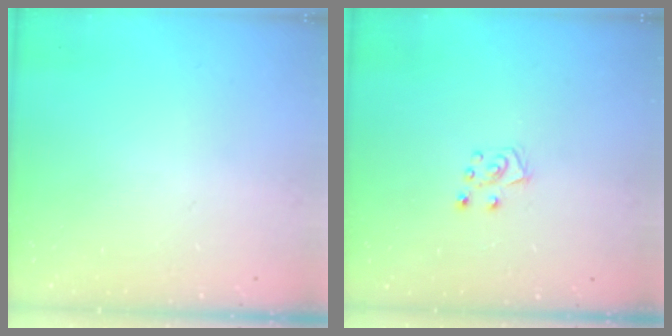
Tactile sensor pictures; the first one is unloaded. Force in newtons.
{"total": 5.0, "press": 4.9, "slide": 0.4}